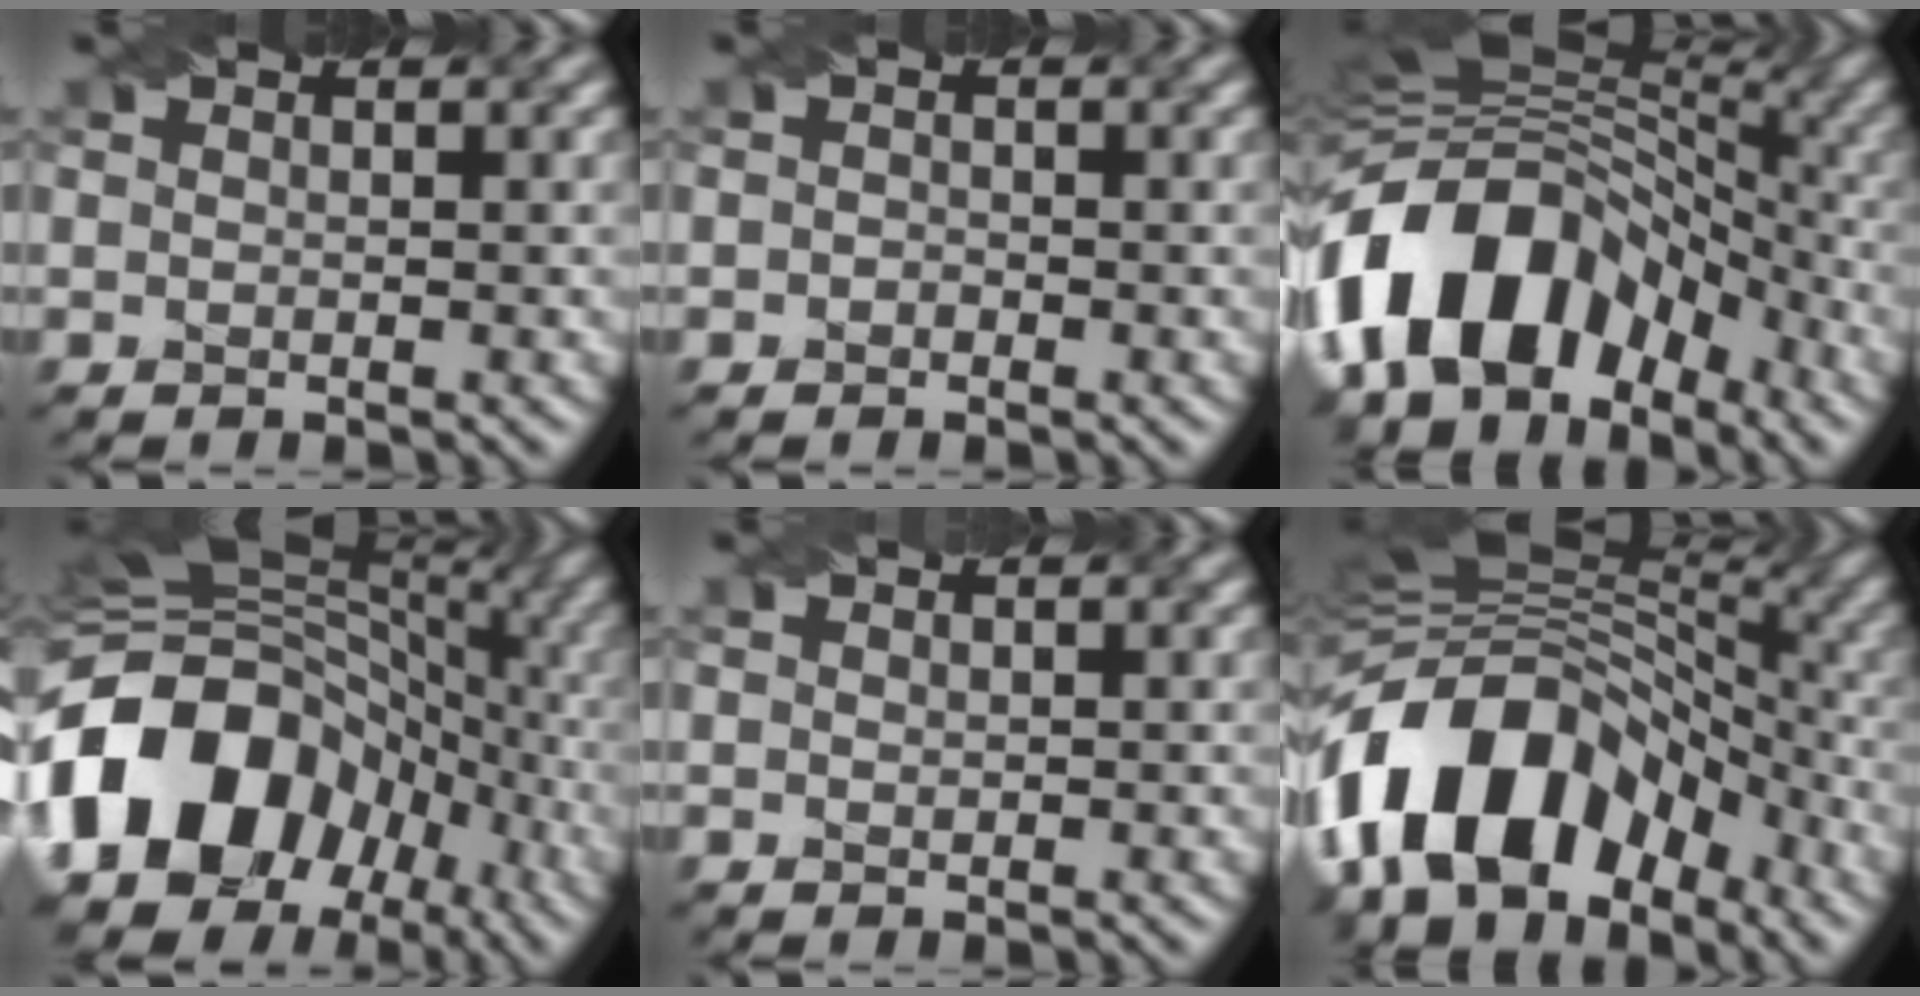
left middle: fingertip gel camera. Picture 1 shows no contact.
{"total": 0.5, "force": [-0.4, 0.3, 0.1], "torque": [0.000, -0.001, -0.011]}
{"total": 14.3, "force": [-6.1, 8.8, 9.5], "torque": [-0.170, 0.030, -0.123]}
{"total": 15.4, "force": [-5.4, 11.4, 8.9], "torque": [-0.171, 0.009, -0.114]}
{"total": 0.0}
{"total": 14.2, "force": [-6.3, 8.3, 9.6], "torque": [-0.169, 0.035, -0.129]}